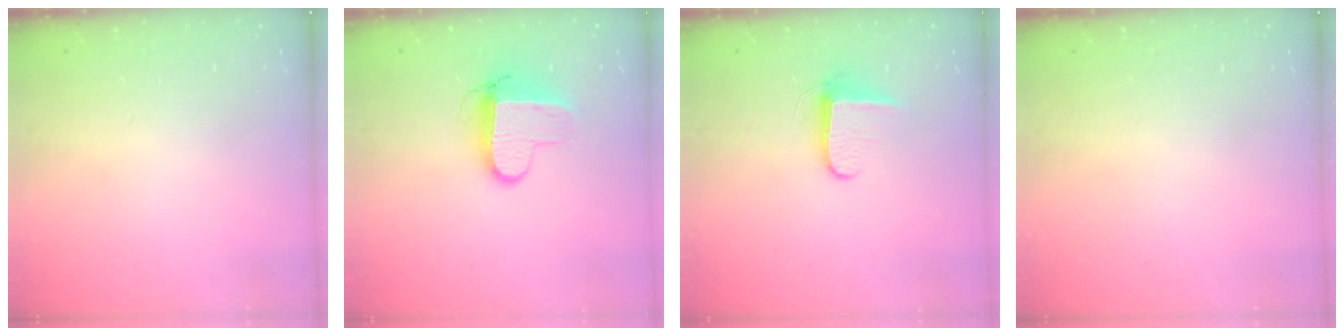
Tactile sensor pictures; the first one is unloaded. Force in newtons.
{"total": 8.9, "press": 8.8, "slide": 1.0}
{"total": 7.8, "press": 7.7, "slide": 1.1}
{"total": 0.0}